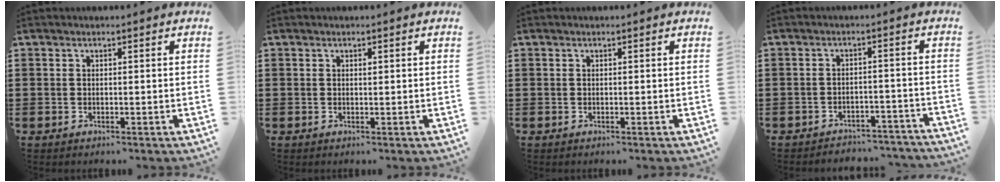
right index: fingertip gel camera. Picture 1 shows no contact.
{"total": 0.5, "force": [0.2, 0.3, 0.4], "torque": [-0.009, 0.000, 0.004]}
{"total": 0.0}
{"total": 3.1, "force": [-3.1, 0.4, 0.2], "torque": [-0.008, 0.001, -0.064]}